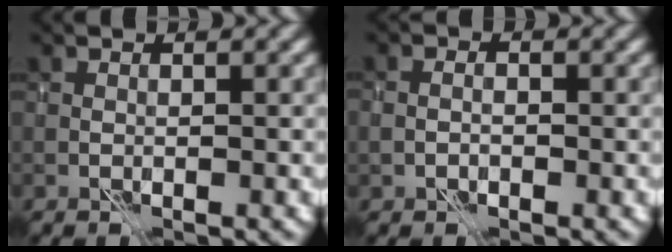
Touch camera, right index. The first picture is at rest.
{"total": 0.8, "force": [-0.4, 0.5, 0.5], "torque": [-0.012, 0.003, -0.008]}